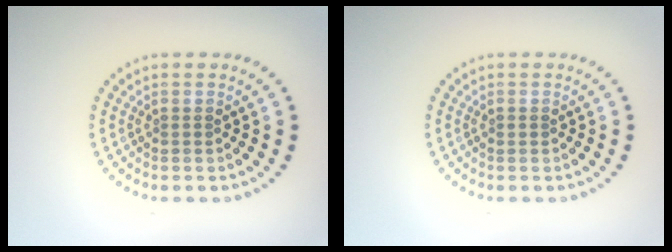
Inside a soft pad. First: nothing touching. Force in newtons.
{"total": 0.5, "press": 0.5, "slide": 0.0}